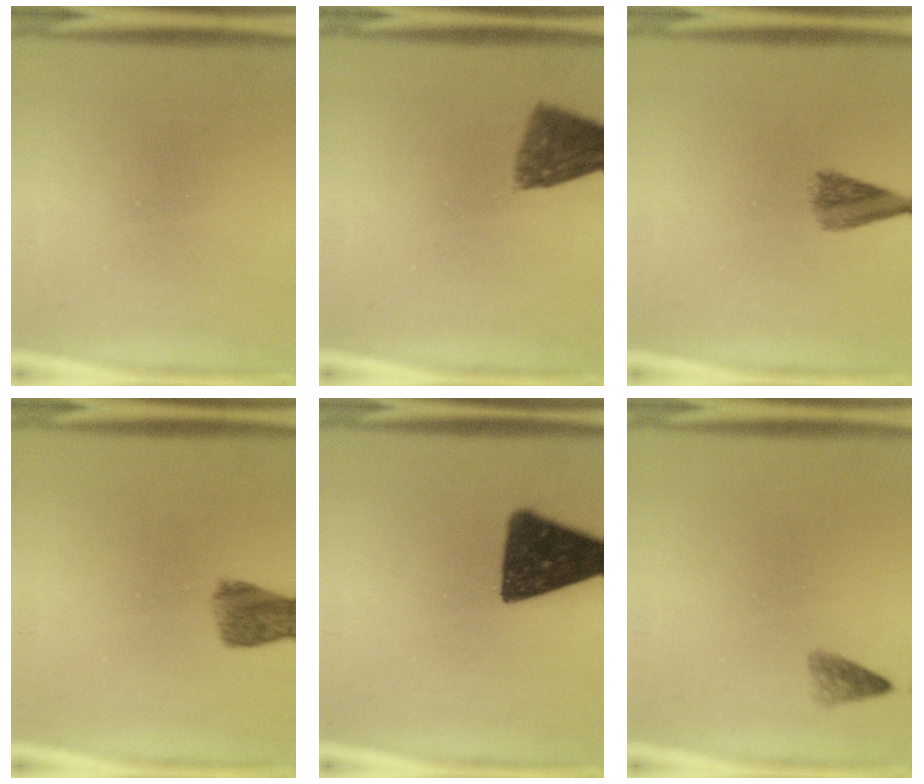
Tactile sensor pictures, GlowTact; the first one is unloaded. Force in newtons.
{"total": 7.4}
{"total": 3.5}
{"total": 5.6}
{"total": 15.2}
{"total": 1.7}